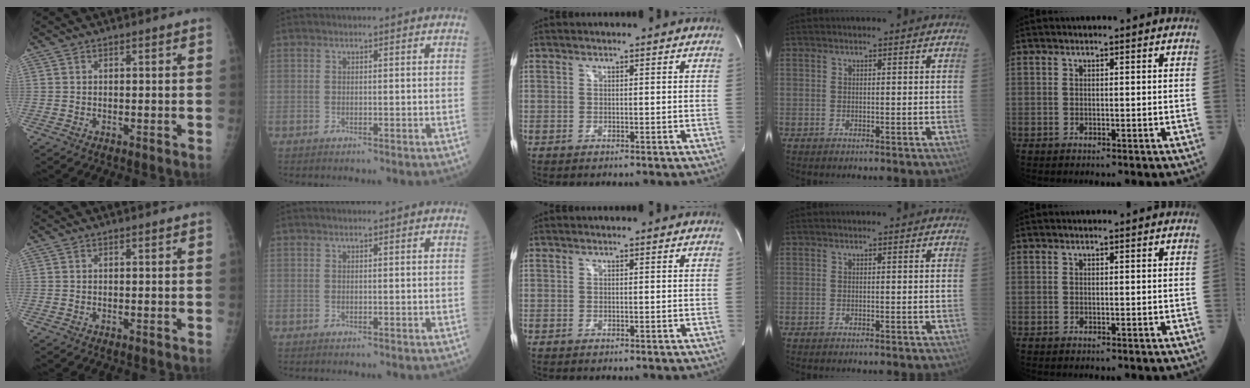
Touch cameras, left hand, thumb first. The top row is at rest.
{}